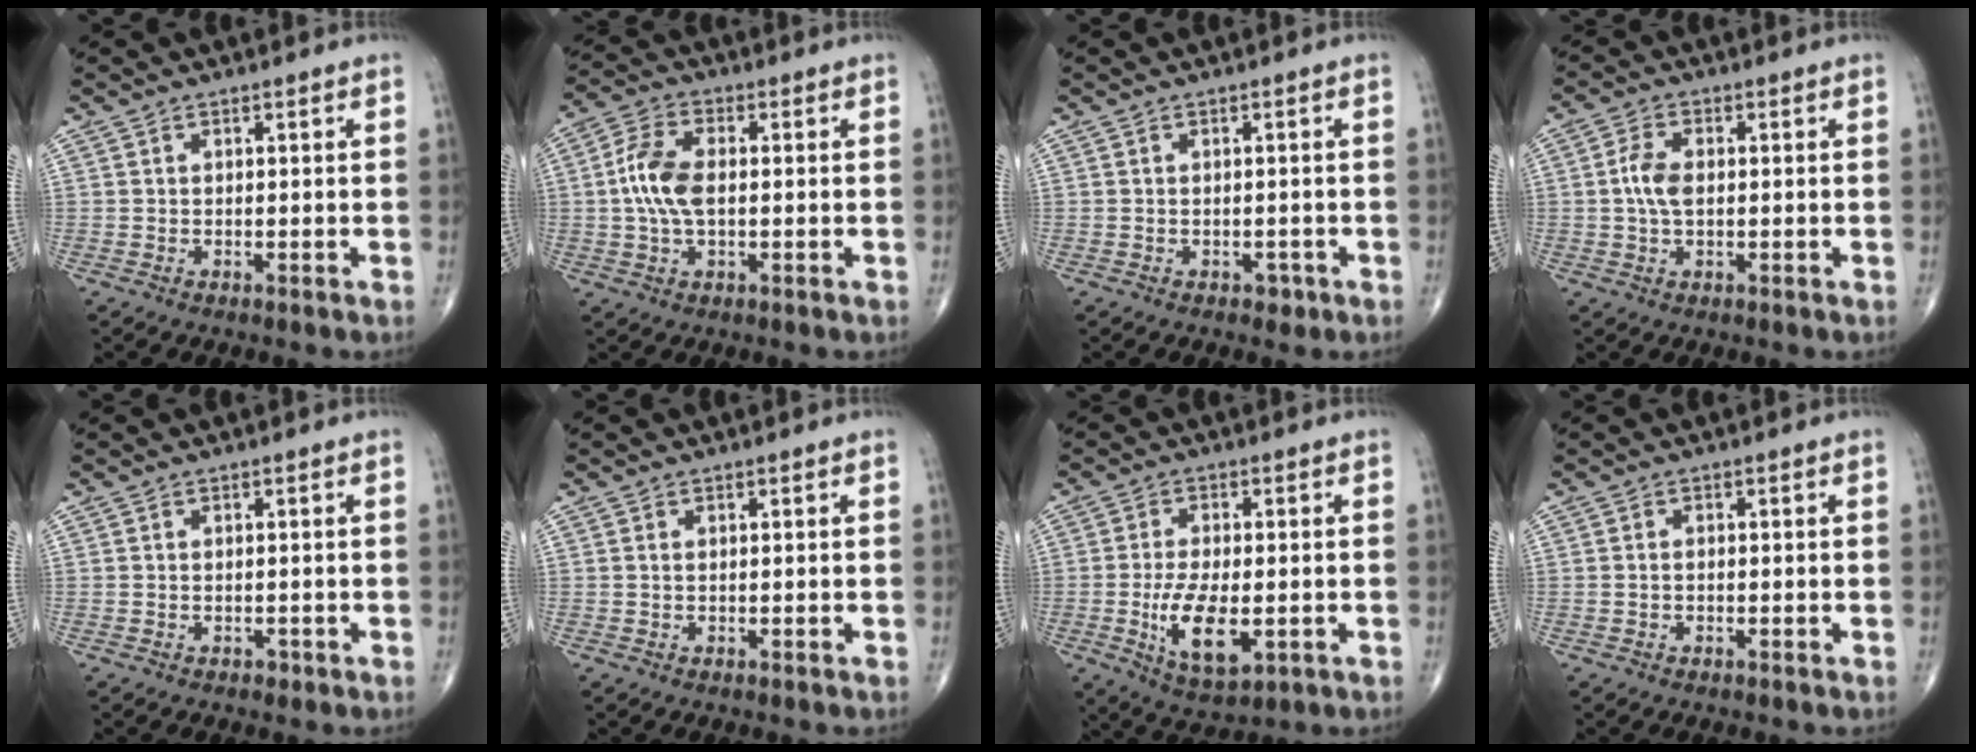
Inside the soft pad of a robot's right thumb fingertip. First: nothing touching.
{"total": 8.5, "force": [0.0, 4.4, 7.2], "torque": [-0.154, 0.015, -0.005]}
{"total": 1.4, "force": [-0.8, 1.0, 0.7], "torque": [-0.004, 0.006, -0.008]}
{"total": 4.7, "force": [0.0, 2.6, 4.0], "torque": [-0.086, 0.006, -0.004]}
{"total": 0.7, "force": [-0.4, 0.5, 0.2], "torque": [-0.003, 0.002, -0.005]}
{"total": 0.0}
{"total": 10.2, "force": [-2.3, 4.7, 8.8], "torque": [-0.154, -0.012, -0.031]}
{"total": 0.8, "force": [-0.3, 0.5, 0.5], "torque": [-0.011, 0.003, -0.005]}